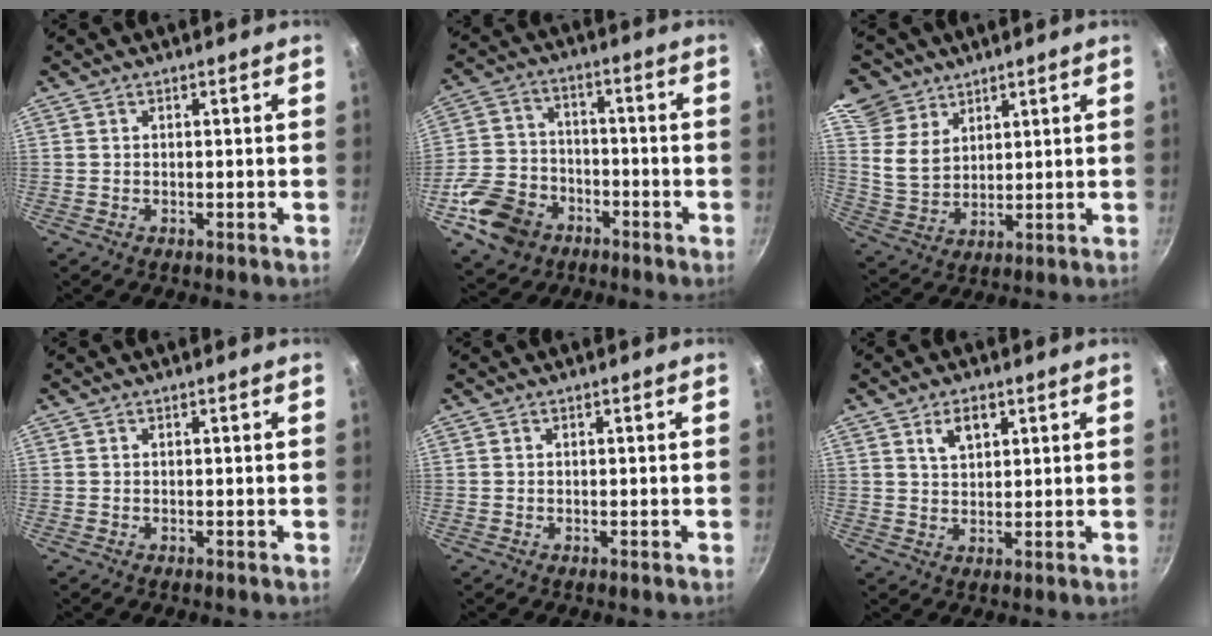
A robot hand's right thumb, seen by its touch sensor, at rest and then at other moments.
{"total": 13.6, "force": [-6.3, 10.1, 6.5], "torque": [-0.107, 0.041, -0.117]}
{"total": 9.4, "force": [6.2, 6.6, 2.5], "torque": [-0.022, -0.028, 0.122]}
{"total": 0.0}
{"total": 0.0}
{"total": 4.8, "force": [2.3, 2.7, 3.1], "torque": [-0.043, -0.008, 0.043]}